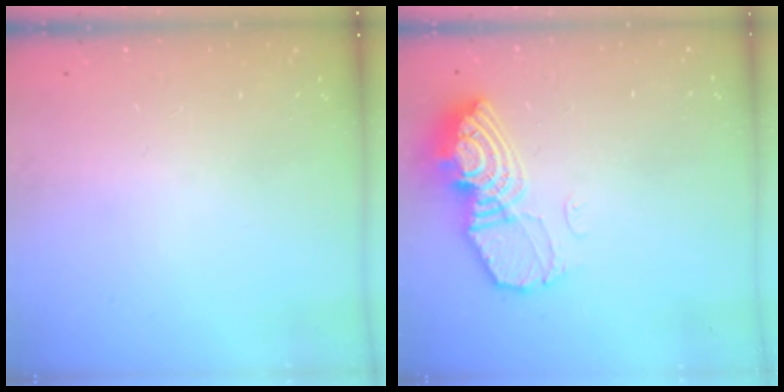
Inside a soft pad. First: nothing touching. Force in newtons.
{"total": 13.7, "press": 13.7, "slide": 1.2}